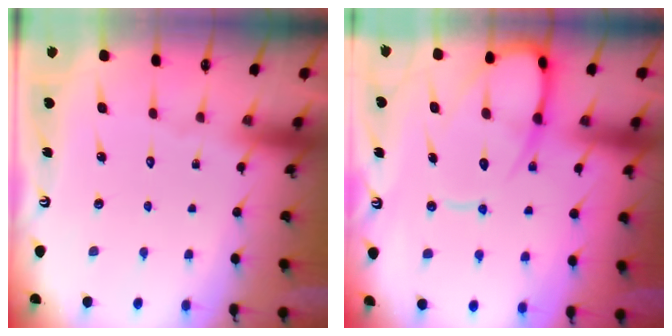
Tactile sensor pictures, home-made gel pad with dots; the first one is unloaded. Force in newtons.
{"total": 12.3, "press": 12.2, "slide": 1.4}